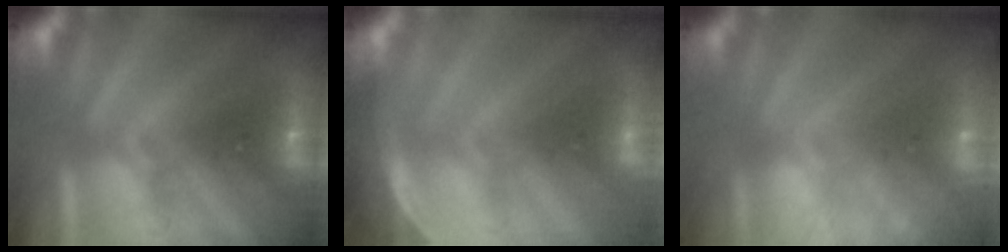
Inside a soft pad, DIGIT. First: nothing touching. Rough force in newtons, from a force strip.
{"total": 3.8}
{"total": 8.4}